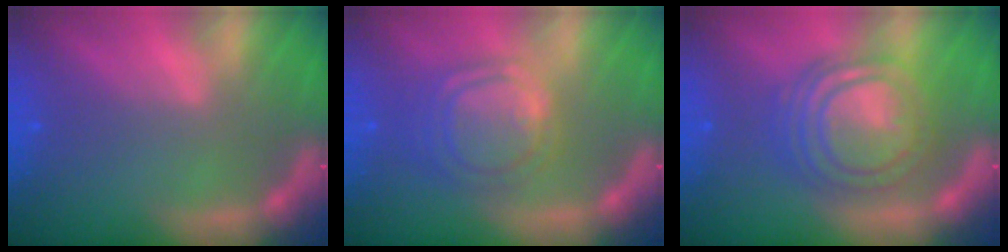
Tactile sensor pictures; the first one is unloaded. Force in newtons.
{"total": 7.0}
{"total": 9.5}